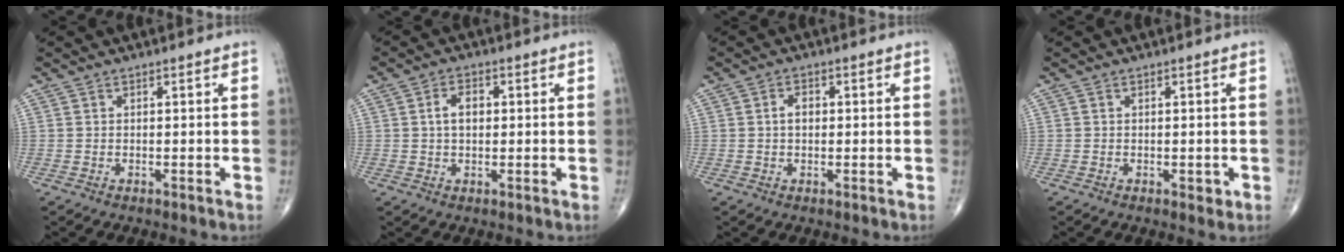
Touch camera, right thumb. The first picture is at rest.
{"total": 4.2, "force": [0.6, 2.6, 3.3], "torque": [-0.053, 0.008, 0.006]}
{"total": 2.6, "force": [0.2, 1.7, 1.9], "torque": [-0.029, 0.007, 0.001]}
{"total": 1.5, "force": [-0.2, 0.9, 1.1], "torque": [-0.006, -0.002, -0.002]}